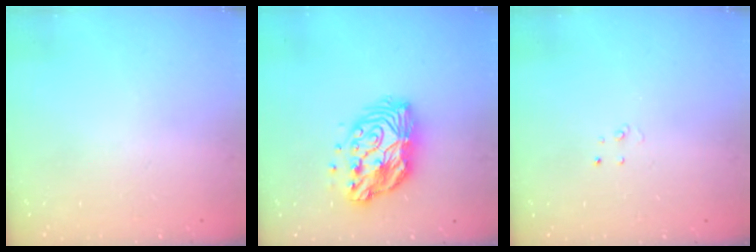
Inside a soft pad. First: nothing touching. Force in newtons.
{"total": 12.8, "press": 12.8, "slide": 0.9}
{"total": 2.6, "press": 2.6, "slide": 0.2}